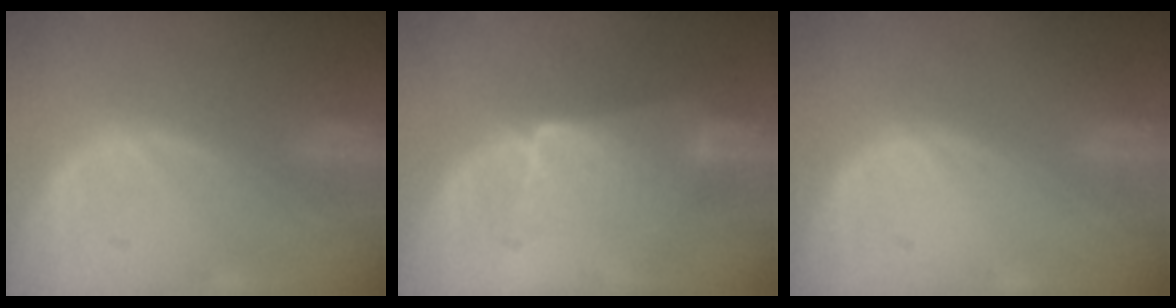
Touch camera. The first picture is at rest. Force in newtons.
{"total": 6.6, "press": 5.8, "slide": 3.3}
{"total": 0.0}